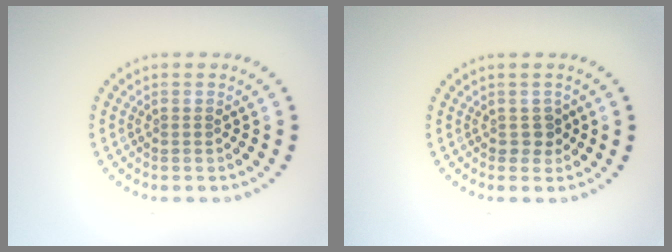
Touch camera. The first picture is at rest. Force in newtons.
{"total": 1.1, "press": 1.0, "slide": 0.6}